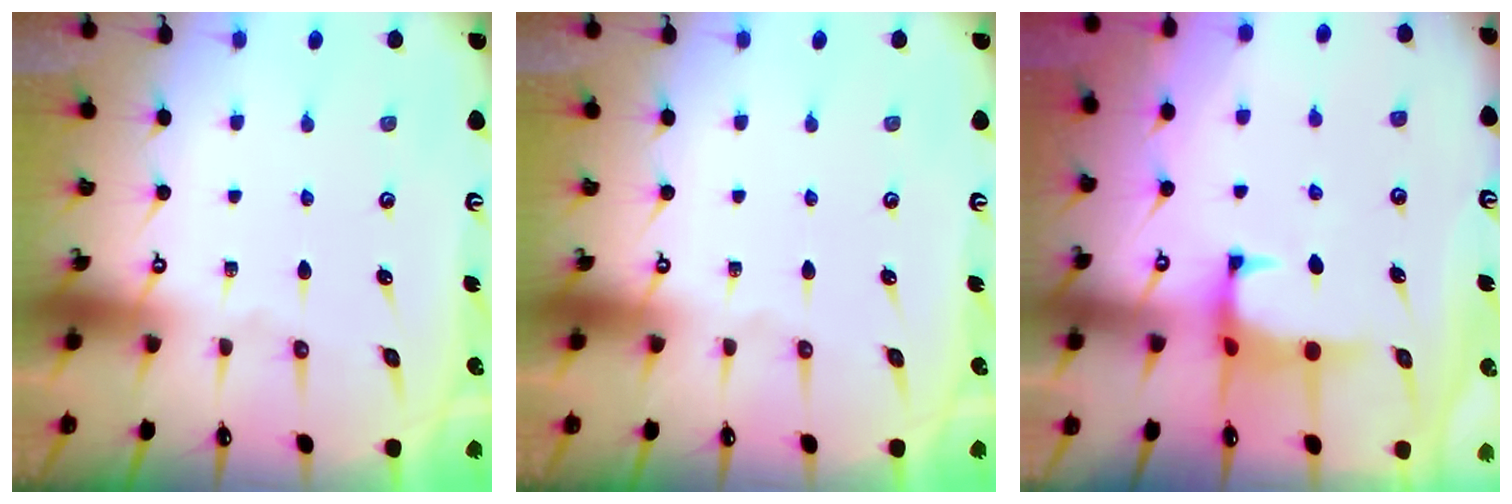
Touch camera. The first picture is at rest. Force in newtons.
{"total": 0.0}
{"total": 0.8, "press": 0.6, "slide": 0.5}